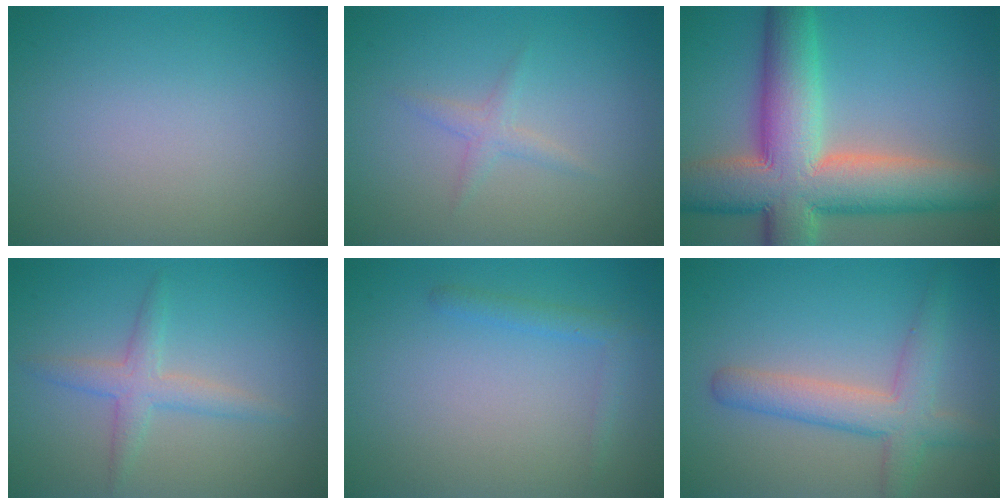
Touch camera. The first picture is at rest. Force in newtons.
{"total": 1.2, "press": 1.2, "slide": 0.0}
{"total": 13.0, "press": 12.9, "slide": 0.8}
{"total": 2.5, "press": 2.5, "slide": 0.1}
{"total": 1.5, "press": 1.5, "slide": 0.1}
{"total": 4.3, "press": 4.3, "slide": 0.2}